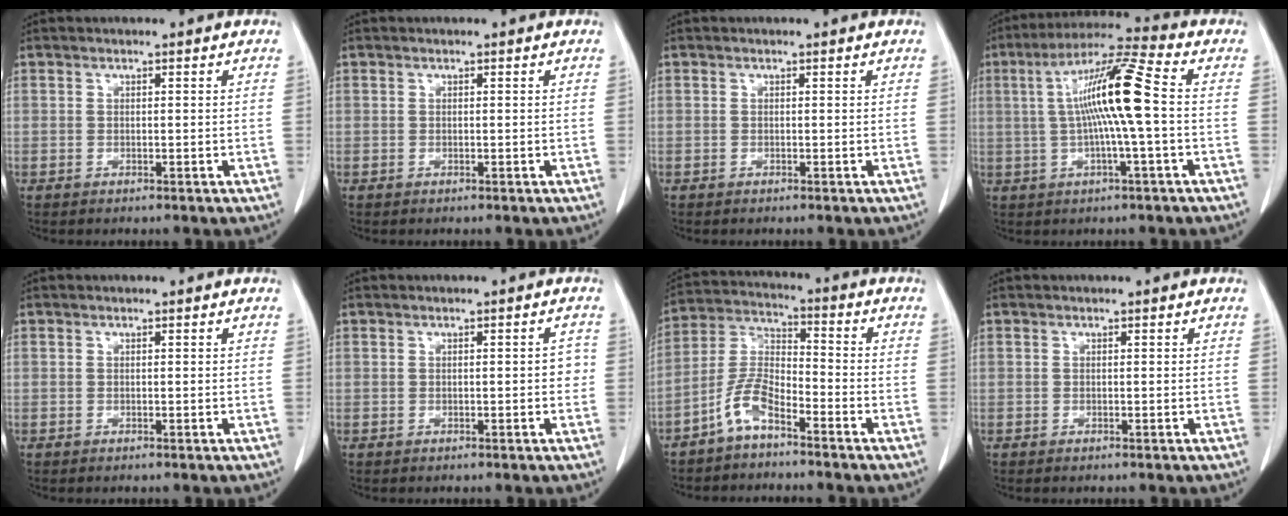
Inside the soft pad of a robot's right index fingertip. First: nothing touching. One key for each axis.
{"total": 0.0}
{"total": 0.0}
{"total": 12.1, "fx": 0.6, "fy": -0.1, "fz": 12.0, "tx": -0.223, "ty": 0.020, "tz": 0.003}
{"total": 0.0}
{"total": 1.7, "fx": -0.1, "fy": 0.6, "fz": 1.6, "tx": -0.014, "ty": 0.003, "tz": -0.002}
{"total": 7.0, "fx": -4.8, "fy": 2.1, "fz": 4.7, "tx": -0.113, "ty": 0.007, "tz": -0.102}
{"total": 0.0}